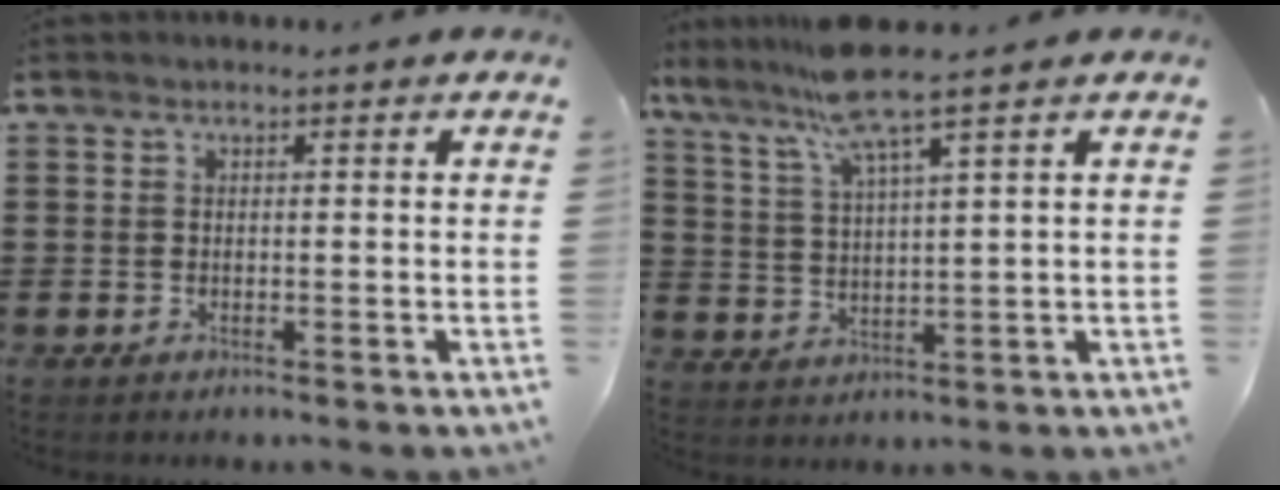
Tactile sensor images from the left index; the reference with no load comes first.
{"total": 7.9, "force": [6.2, -0.4, 4.8], "torque": [-0.121, -0.027, 0.105]}